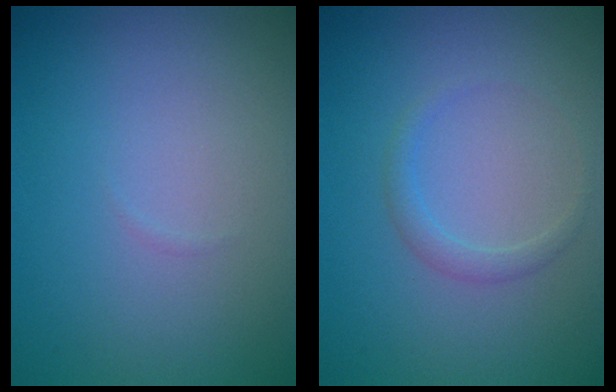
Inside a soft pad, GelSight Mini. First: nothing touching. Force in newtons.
{"total": 1.2, "press": 1.2, "slide": 0.1}